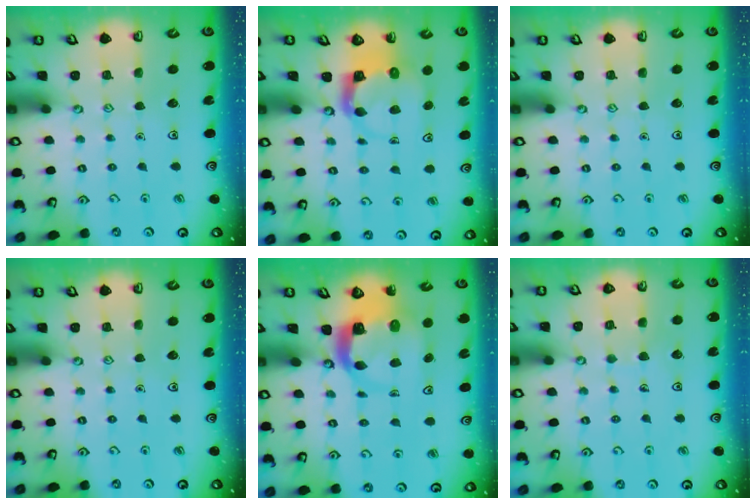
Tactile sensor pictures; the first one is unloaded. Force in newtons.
{"total": 3.6, "press": 3.6, "slide": 0.6}
{"total": 0.0}
{"total": 0.0}
{"total": 5.3, "press": 5.3, "slide": 0.8}
{"total": 4.9, "press": 4.9, "slide": 0.3}